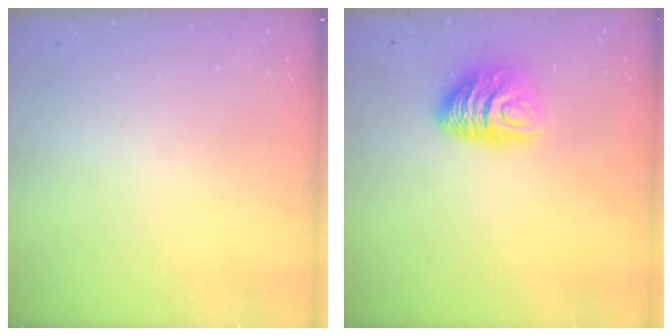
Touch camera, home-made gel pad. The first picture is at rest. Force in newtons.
{"total": 9.5, "press": 9.4, "slide": 0.9}